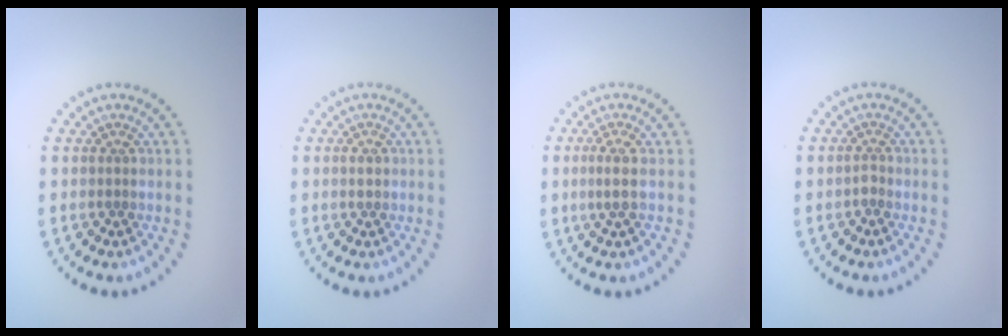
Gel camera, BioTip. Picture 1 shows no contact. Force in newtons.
{"total": 1.1, "press": 1.1, "slide": 0.1}
{"total": 1.7, "press": 1.3, "slide": 1.2}
{"total": 0.8, "press": 0.5, "slide": 0.6}